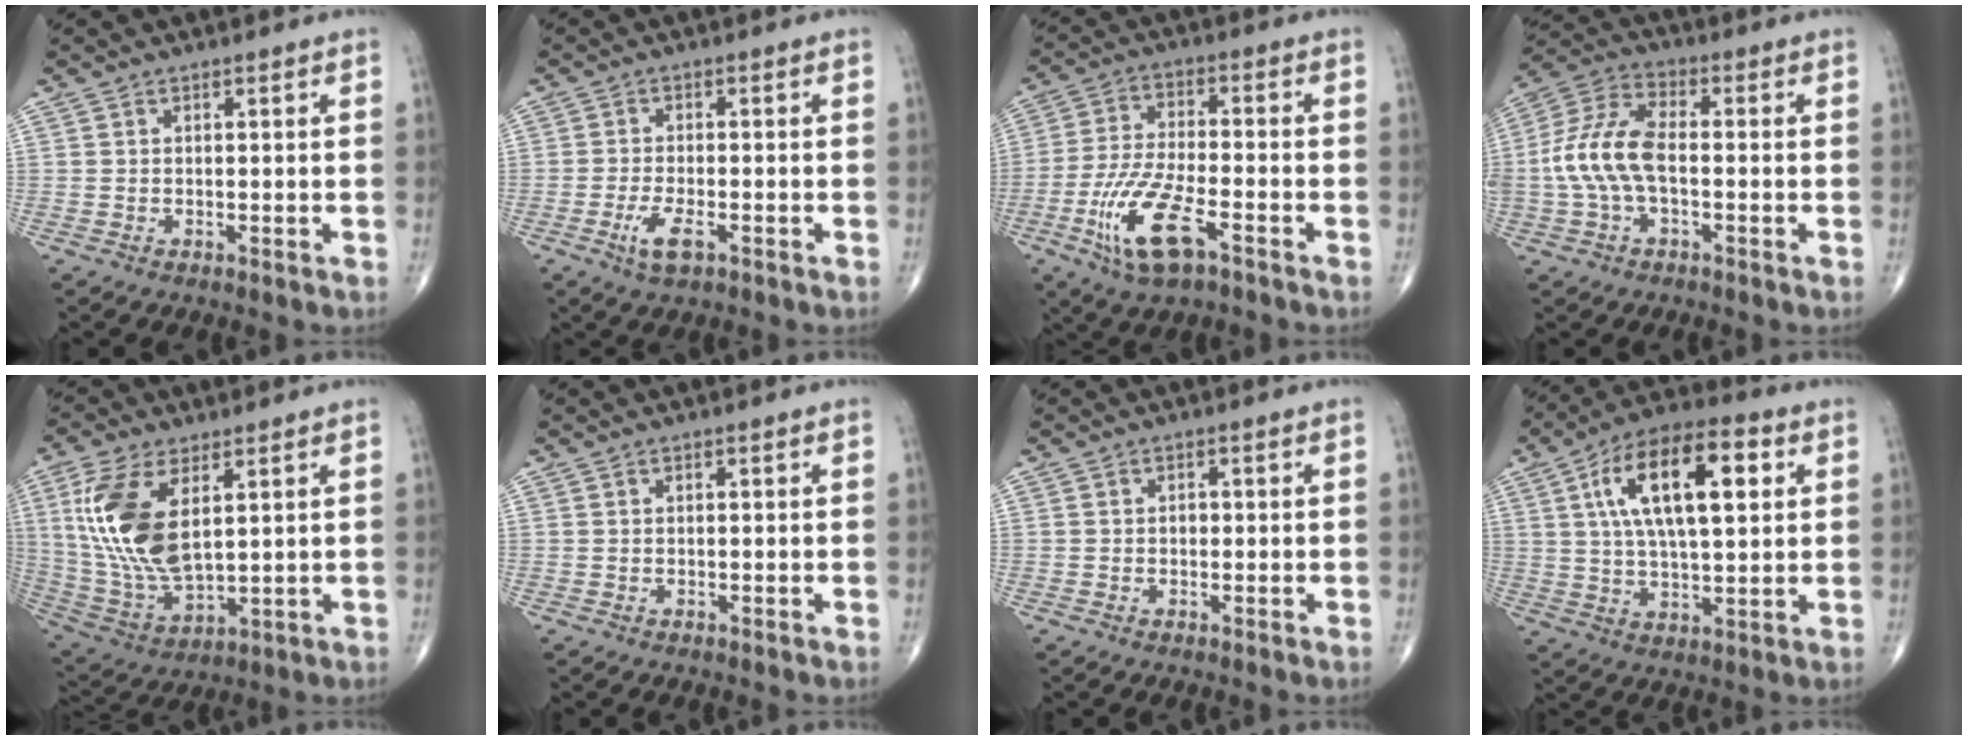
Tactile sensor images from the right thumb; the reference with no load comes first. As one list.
[{"total": 4.4, "force": [-2.1, 1.6, 3.6], "torque": [-0.074, 0.003, -0.036]}, {"total": 12.7, "force": [-6.0, 4.3, 10.3], "torque": [-0.221, 0.018, -0.109]}, {"total": 11.7, "force": [-1.2, 6.1, 10.0], "torque": [-0.222, 0.036, -0.027]}, {"total": 16.2, "force": [4.5, 7.9, 13.4], "torque": [-0.278, -0.019, 0.100]}, {"total": 0.0}, {"total": 1.1, "force": [-0.1, 0.9, 0.7], "torque": [-0.007, 0.002, -0.004]}, {"total": 18.1, "force": [5.2, 7.6, 15.6], "torque": [-0.258, 0.009, 0.082]}]